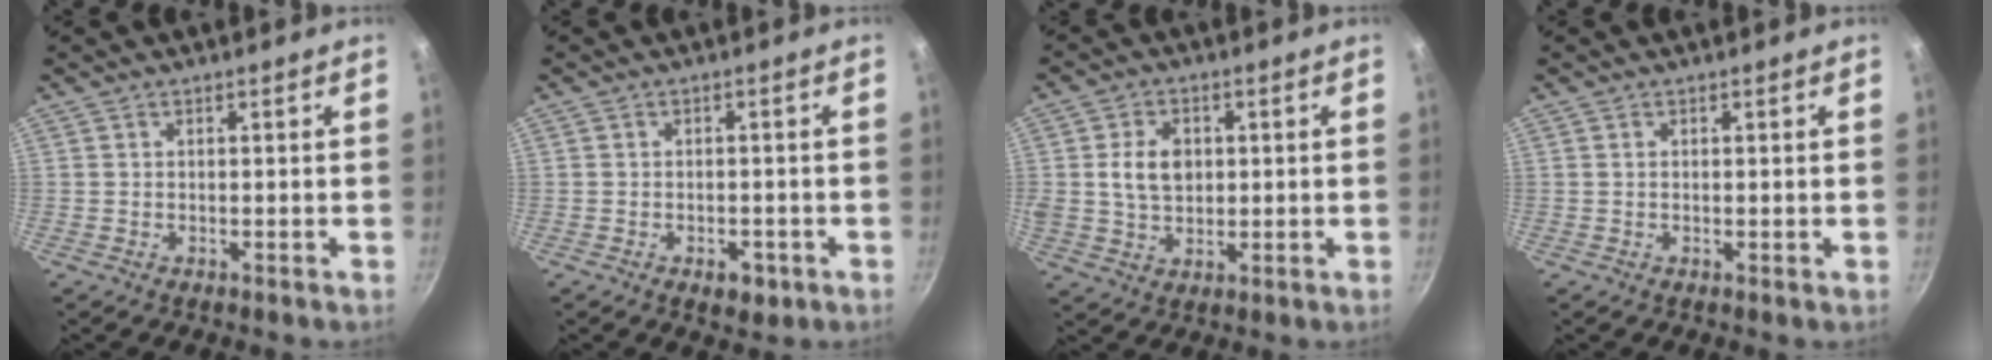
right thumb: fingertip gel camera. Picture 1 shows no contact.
{"total": 3.8, "force": [-1.8, 2.3, 2.4], "torque": [-0.020, 0.014, -0.015]}
{"total": 7.7, "force": [1.1, 5.7, 5.0], "torque": [-0.073, -0.001, 0.019]}
{"total": 0.0}